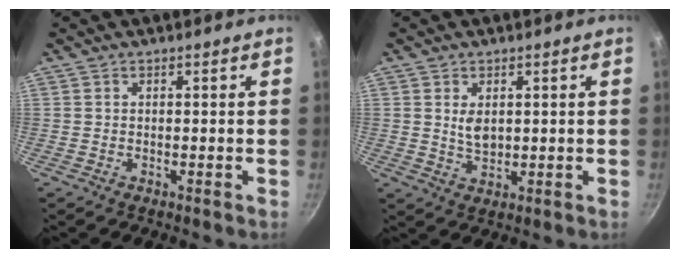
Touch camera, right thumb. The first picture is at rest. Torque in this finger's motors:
{"motor_torque": [-0.46, 0.03, 0.46, -0.32, 0.02]}